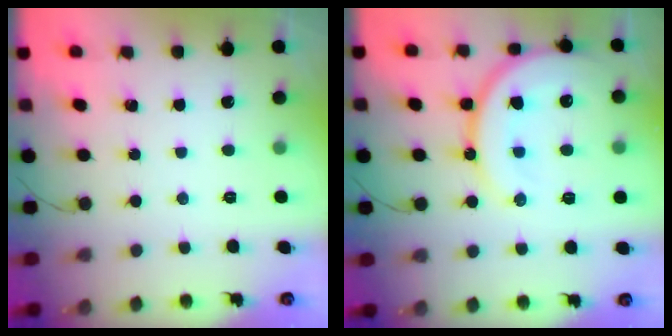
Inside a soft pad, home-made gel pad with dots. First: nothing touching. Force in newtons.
{"total": 16.6, "press": 16.5, "slide": 1.6}